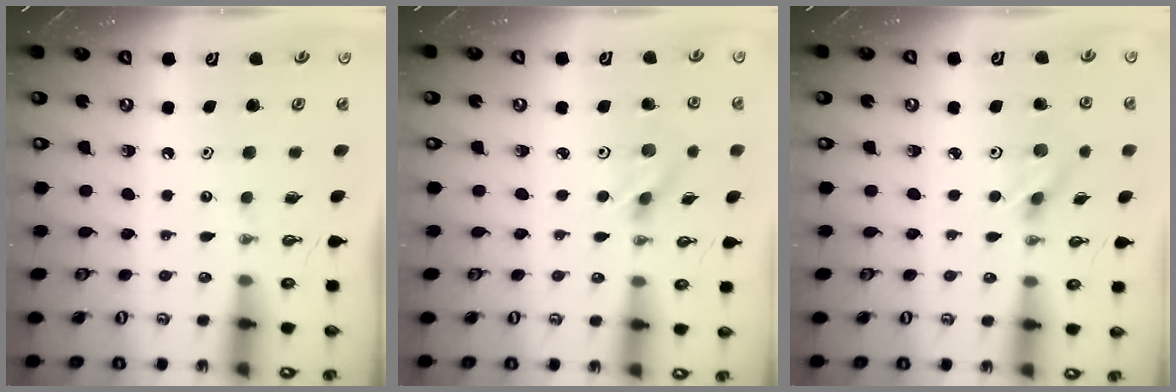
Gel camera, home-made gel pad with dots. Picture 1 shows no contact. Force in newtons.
{"total": 2.9, "press": 2.8, "slide": 0.8}
{"total": 2.9, "press": 2.8, "slide": 0.8}